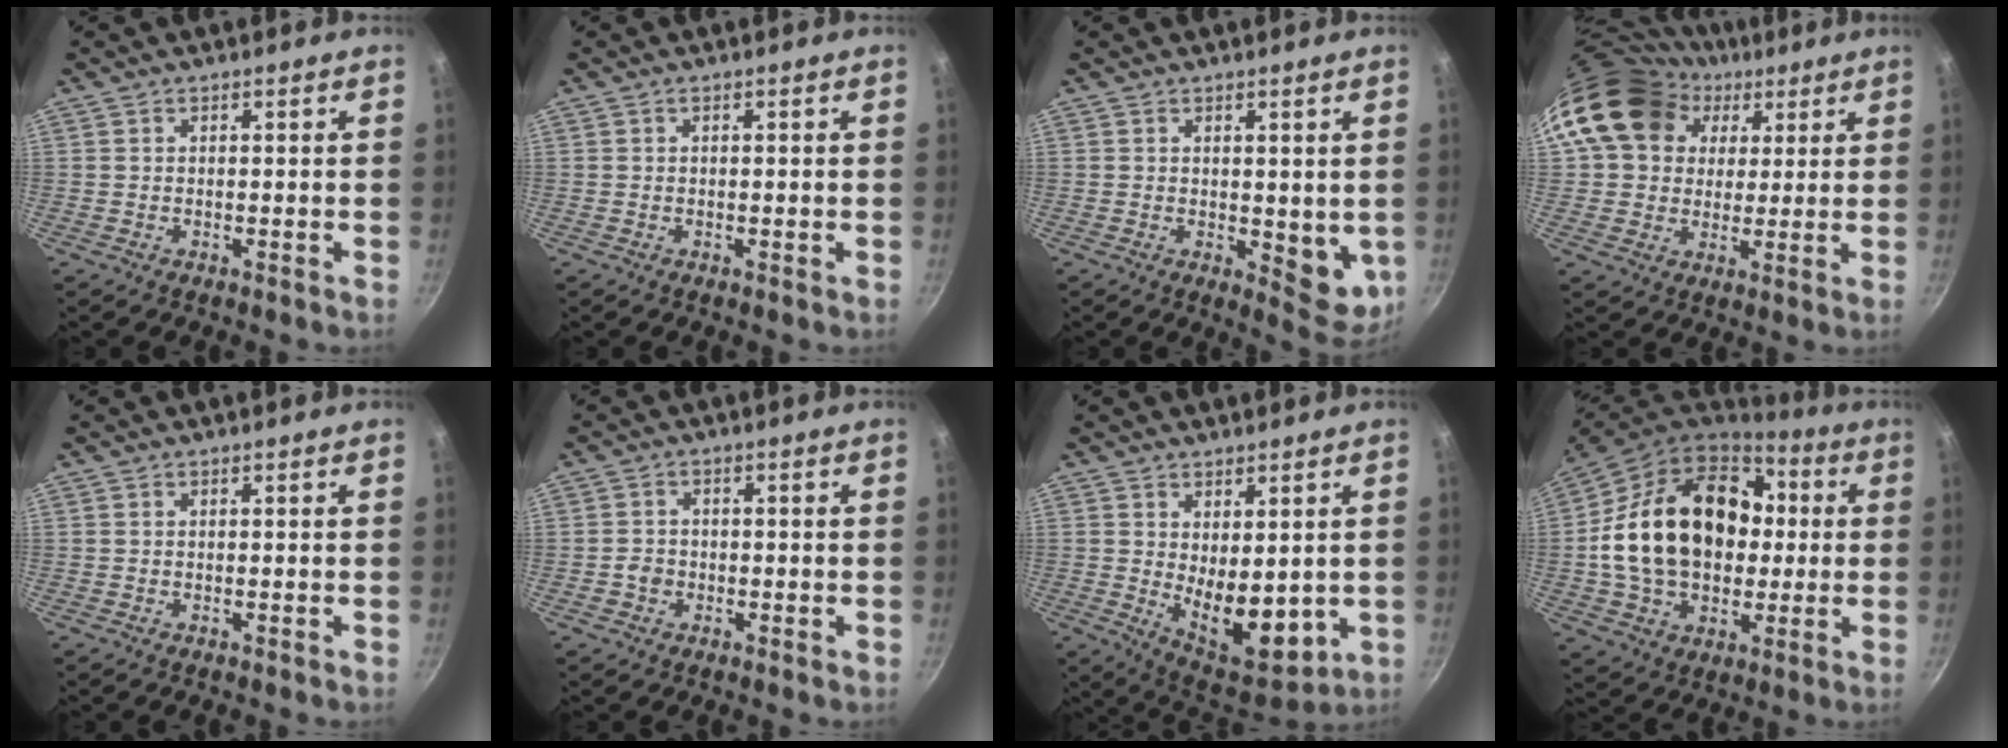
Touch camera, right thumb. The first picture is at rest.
{"total": 0.5, "force": [0.0, 0.2, 0.5], "torque": [-0.007, 0.001, 0.000]}
{"total": 7.1, "force": [0.3, 3.7, 6.1], "torque": [-0.057, -0.017, 0.011]}
{"total": 17.4, "force": [6.2, 13.9, 8.3], "torque": [-0.123, 0.018, 0.103]}
{"total": 0.0}
{"total": 2.6, "force": [-0.8, 2.3, 0.9], "torque": [-0.004, 0.013, -0.013]}
{"total": 11.6, "force": [0.5, 6.3, 9.8], "torque": [-0.114, -0.036, 0.031]}
{"total": 25.7, "force": [2.1, 18.5, 17.6], "torque": [-0.286, 0.037, 0.039]}